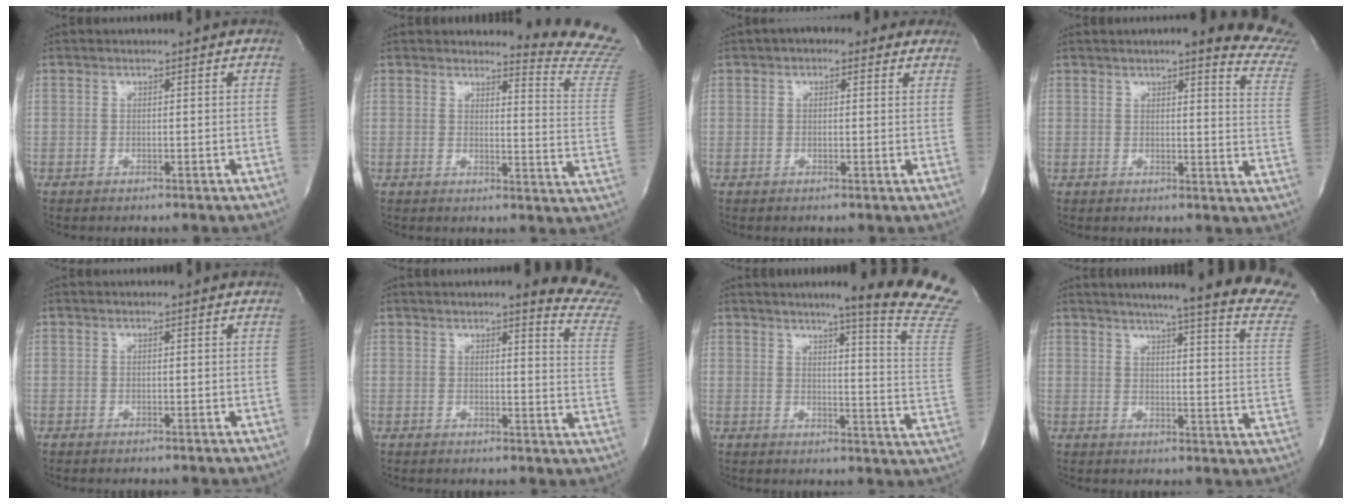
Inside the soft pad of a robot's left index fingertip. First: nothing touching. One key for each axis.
{"total": 12.3, "fx": 12.3, "fy": -1.1, "fz": -0.3, "tx": 0.017, "ty": -0.156, "tz": 0.105}
{"total": 13.6, "fx": 11.0, "fy": 3.3, "fz": 7.2, "tx": -0.104, "ty": 0.043, "tz": 0.144}
{"total": 15.5, "fx": 13.8, "fy": 0.9, "fz": 7.0, "tx": -0.067, "ty": -0.058, "tz": 0.136}
{"total": 0.5, "fx": 0.5, "fy": 0.1, "fz": 0.2, "tx": -0.007, "ty": 0.011, "tz": 0.005}
{"total": 13.1, "fx": 12.3, "fy": -0.3, "fz": 4.6, "tx": -0.041, "ty": -0.087, "tz": 0.113}
{"total": 18.3, "fx": 15.2, "fy": -1.9, "fz": 9.9, "tx": -0.127, "ty": -0.099, "tz": 0.172}
{"total": 25.9, "fx": 22.6, "fy": 0.0, "fz": 12.6, "tx": -0.162, "ty": -0.091, "tz": 0.260}